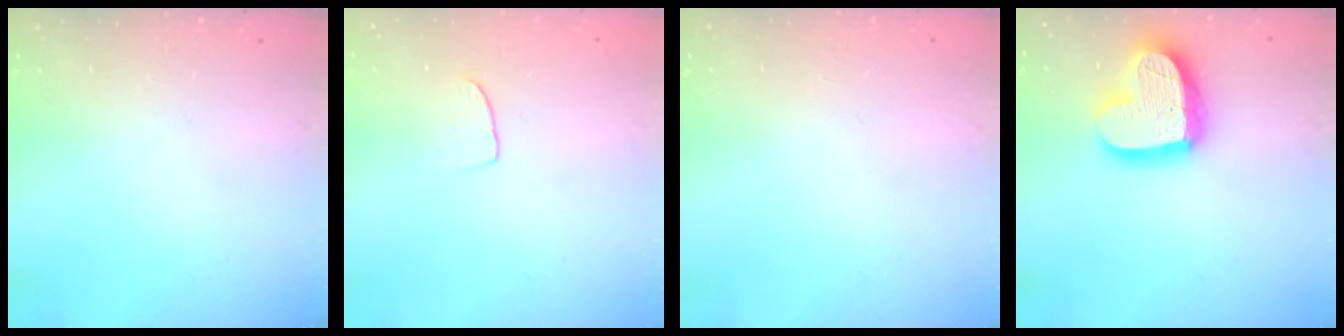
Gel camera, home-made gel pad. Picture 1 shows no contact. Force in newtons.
{"total": 5.9, "press": 5.9, "slide": 0.4}
{"total": 0.0}
{"total": 18.7, "press": 18.7, "slide": 1.4}